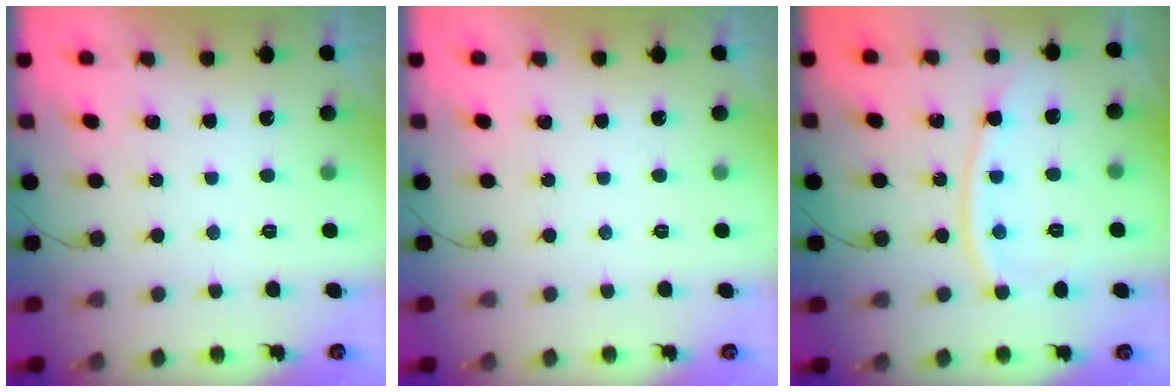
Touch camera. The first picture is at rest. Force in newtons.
{"total": 0.0}
{"total": 9.5, "press": 9.4, "slide": 1.0}